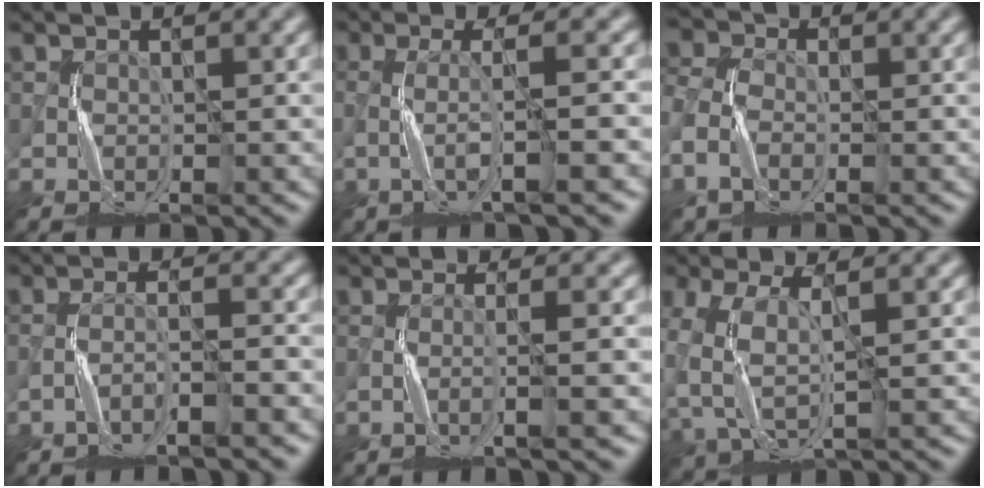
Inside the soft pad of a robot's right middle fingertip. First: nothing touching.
{"total": 3.6, "force": [-1.0, 0.6, 3.3], "torque": [-0.057, 0.004, -0.025]}
{"total": 5.3, "force": [-1.7, 3.9, 3.1], "torque": [-0.095, -0.002, -0.033]}
{"total": 2.9, "force": [-2.2, 0.2, 1.8], "torque": [-0.026, 0.015, -0.050]}
{"total": 2.4, "force": [-0.5, 0.5, 2.3], "torque": [-0.026, 0.006, -0.017]}
{"total": 4.9, "force": [-0.6, 2.6, 4.1], "torque": [-0.112, 0.001, -0.009]}